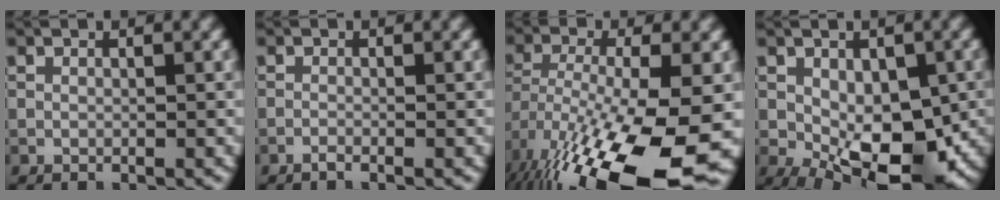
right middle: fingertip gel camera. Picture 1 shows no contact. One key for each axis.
{"total": 0.7, "fx": -0.5, "fy": 0.1, "fz": 0.5, "tx": -0.009, "ty": 0.000, "tz": -0.011}
{"total": 16.7, "fx": -8.3, "fy": 6.2, "fz": 13.1, "tx": -0.264, "ty": -0.051, "tz": -0.124}
{"total": 9.8, "fx": -2.3, "fy": 5.3, "fz": 7.9, "tx": -0.124, "ty": -0.017, "tz": -0.029}